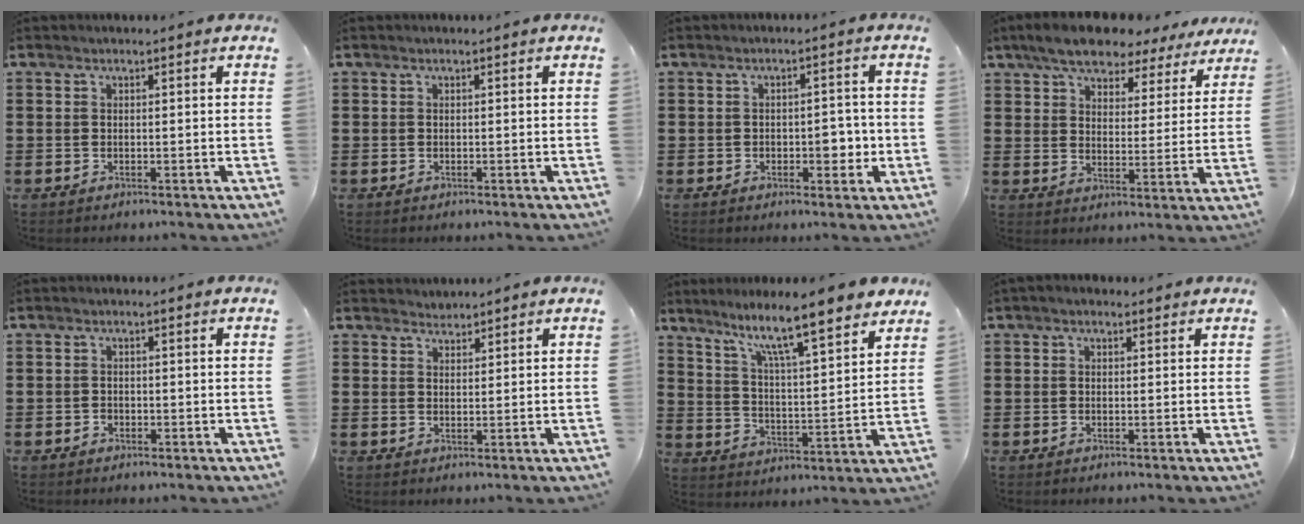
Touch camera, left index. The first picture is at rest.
{"total": 0.0}
{"total": 3.7, "force": [-0.8, 2.1, 3.0], "torque": [-0.031, -0.005, -0.022]}
{"total": 7.4, "force": [6.7, 1.9, 2.6], "torque": [-0.079, -0.021, 0.121]}
{"total": 0.7, "force": [-0.4, 0.6, 0.1], "torque": [-0.006, 0.003, -0.010]}
{"total": 1.5, "force": [1.4, 0.2, -0.4], "torque": [0.003, 0.002, 0.028]}
{"total": 9.4, "force": [7.9, 0.5, 5.2], "torque": [-0.112, -0.053, 0.126]}
{"total": 1.1, "force": [0.5, 0.7, 0.6], "torque": [-0.012, 0.007, 0.009]}